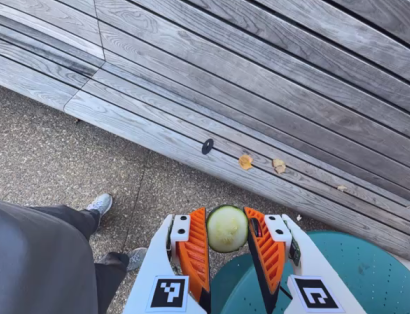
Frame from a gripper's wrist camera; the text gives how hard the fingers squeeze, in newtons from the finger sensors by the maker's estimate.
{"total": 8.0, "left": 8.0, "right": 8.0}